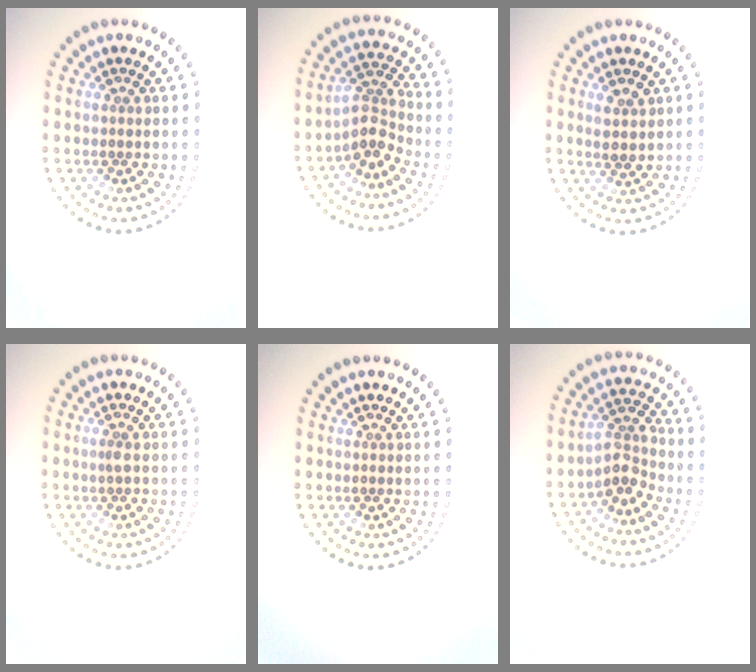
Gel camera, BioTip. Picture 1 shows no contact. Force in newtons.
{"total": 2.9, "press": 2.2, "slide": 1.9}
{"total": 1.8, "press": 1.5, "slide": 0.9}
{"total": 0.7, "press": 0.5, "slide": 0.5}
{"total": 0.0}
{"total": 2.8, "press": 2.1, "slide": 1.8}